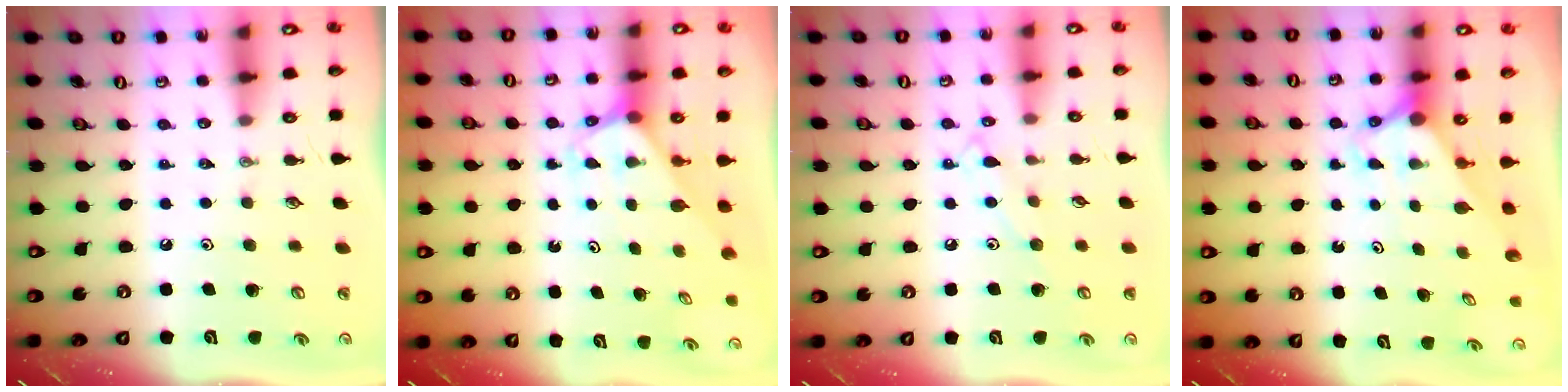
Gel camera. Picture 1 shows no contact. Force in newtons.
{"total": 2.3, "press": 2.3, "slide": 0.2}
{"total": 7.5, "press": 7.4, "slide": 0.6}
{"total": 2.8, "press": 2.8, "slide": 0.1}